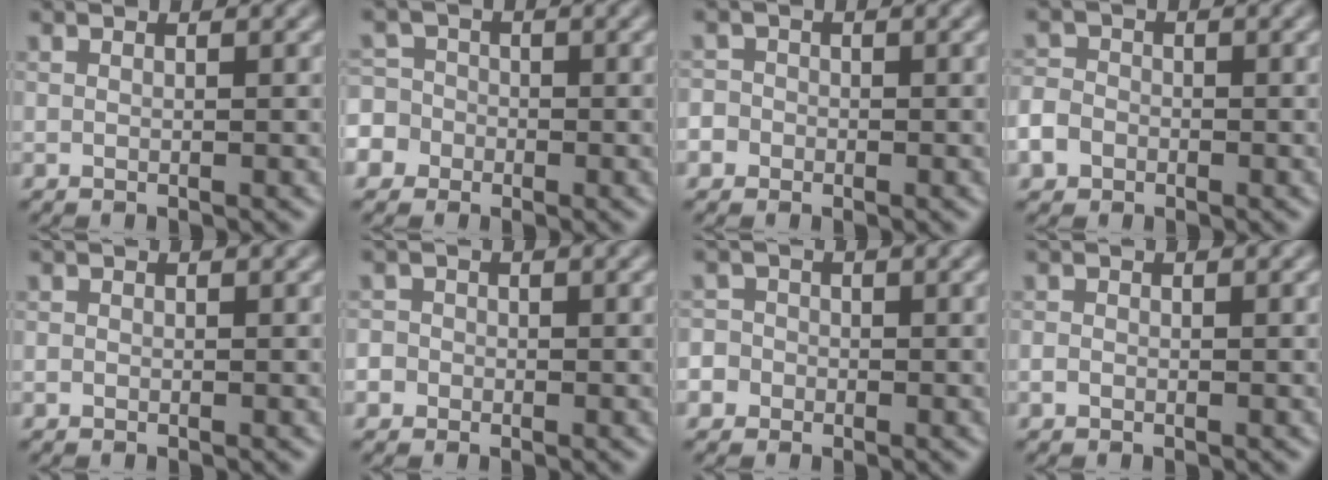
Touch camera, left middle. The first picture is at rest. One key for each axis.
{"total": 6.6, "fx": -3.6, "fy": 5.4, "fz": 1.2, "tx": -0.039, "ty": 0.001, "tz": -0.083}
{"total": 2.3, "fx": -1.4, "fy": 1.9, "fz": 0.2, "tx": 0.004, "ty": 0.010, "tz": -0.032}
{"total": 2.9, "fx": -1.7, "fy": 2.1, "fz": 0.8, "tx": -0.018, "ty": -0.002, "tz": -0.029}
{"total": 0.6, "fx": -0.5, "fy": 0.0, "fz": -0.3, "tx": -0.002, "ty": -0.001, "tz": -0.003}
{"total": 1.9, "fx": -1.1, "fy": 1.5, "fz": 0.1, "tx": 0.002, "ty": 0.010, "tz": -0.021}
{"total": 3.5, "fx": -1.9, "fy": 2.9, "fz": 0.4, "tx": 0.006, "ty": 0.008, "tz": -0.050}
{"total": 0.7, "fx": -0.7, "fy": 0.2, "fz": -0.1, "tx": -0.004, "ty": -0.001, "tz": -0.008}